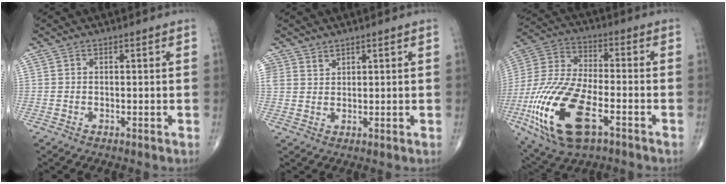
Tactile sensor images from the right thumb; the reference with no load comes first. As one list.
[{"total": 2.1, "force": [1.8, 1.2, 0.0], "torque": [0.017, -0.013, 0.029]}, {"total": 22.6, "force": [-8.6, 10.1, 18.3], "torque": [-0.407, 0.006, -0.153]}]